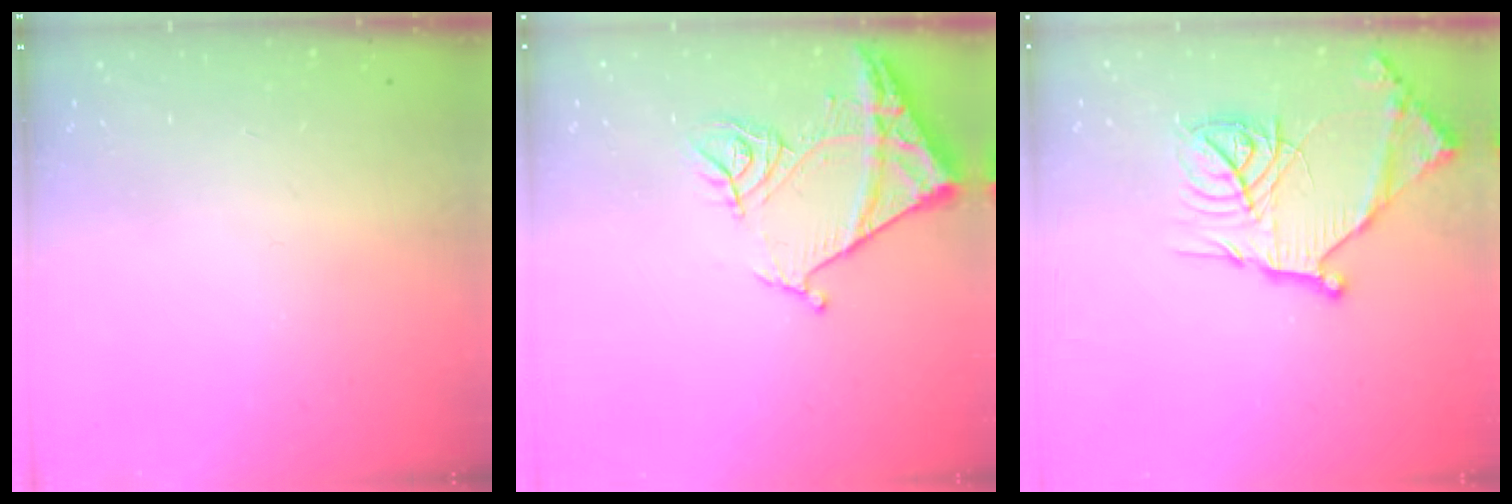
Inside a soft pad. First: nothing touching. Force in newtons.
{"total": 11.7, "press": 11.6, "slide": 1.2}
{"total": 20.2, "press": 20.1, "slide": 1.9}